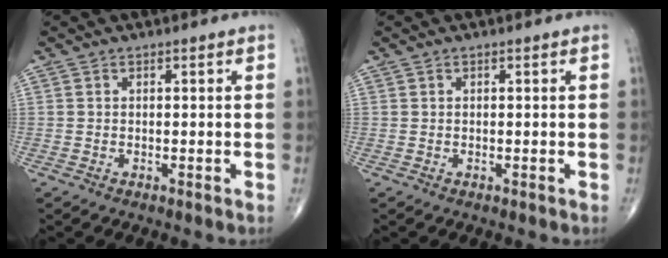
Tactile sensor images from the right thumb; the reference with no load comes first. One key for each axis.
{"total": 0.0}